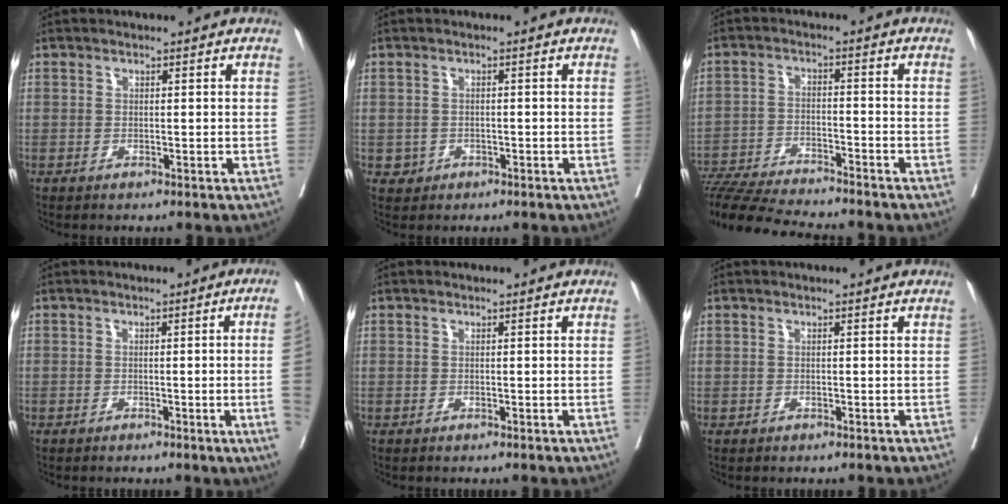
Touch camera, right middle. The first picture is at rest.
{"total": 1.7, "force": [-0.5, 1.6, 0.2], "torque": [0.000, 0.007, -0.003]}
{"total": 14.6, "force": [-13.4, 0.8, 5.9], "torque": [-0.097, -0.019, -0.213]}
{"total": 6.1, "force": [-0.9, -1.9, 5.7], "torque": [-0.053, -0.012, -0.015]}
{"total": 0.0}
{"total": 0.0}